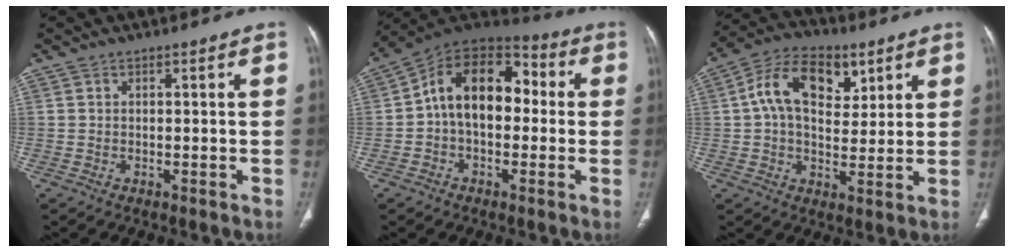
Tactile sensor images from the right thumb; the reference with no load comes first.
{"total": 15.2, "force": [0.4, 9.9, 11.5], "torque": [-0.152, 0.049, -0.008]}
{"total": 14.2, "force": [4.8, 8.7, 10.1], "torque": [-0.142, 0.001, 0.078]}